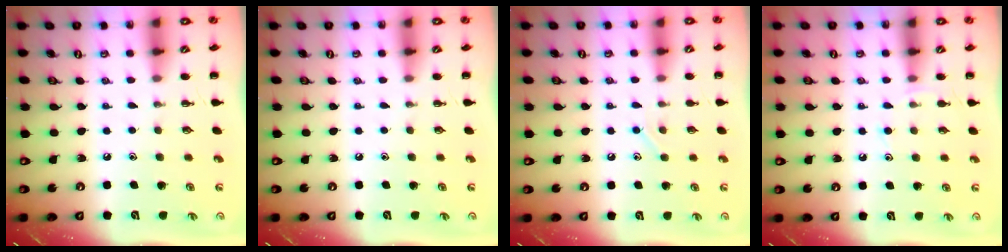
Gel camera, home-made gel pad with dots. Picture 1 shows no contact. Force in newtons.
{"total": 0.0}
{"total": 4.9, "press": 4.8, "slide": 0.9}
{"total": 6.3, "press": 6.0, "slide": 1.9}